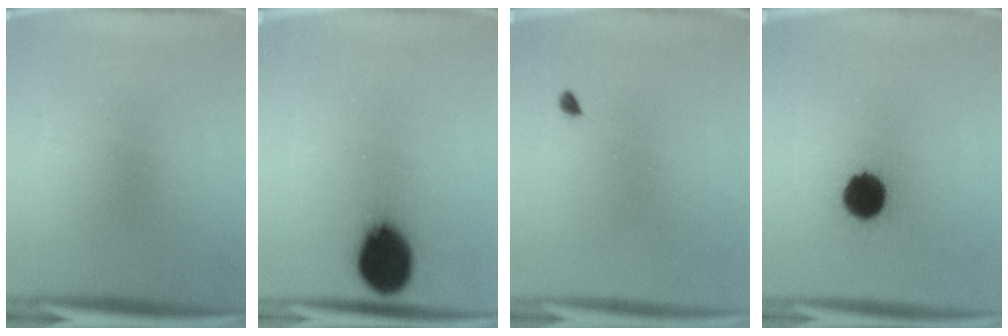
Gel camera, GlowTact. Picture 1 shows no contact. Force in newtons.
{"total": 15.2}
{"total": 0.8}
{"total": 10.1}